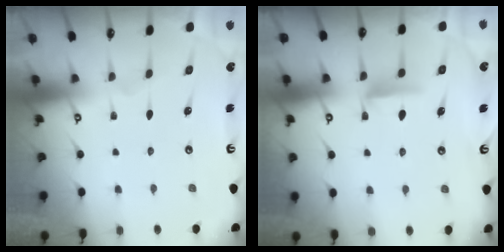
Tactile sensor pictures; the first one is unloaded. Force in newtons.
{"total": 5.0, "press": 5.0, "slide": 0.7}